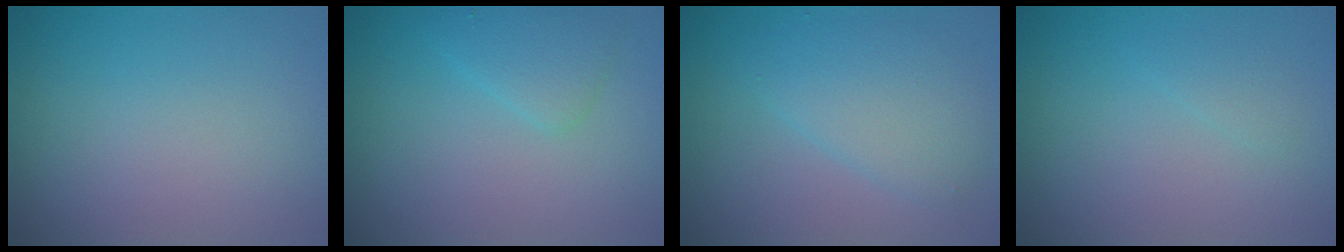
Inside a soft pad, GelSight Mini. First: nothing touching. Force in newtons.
{"total": 2.0, "press": 2.0, "slide": 0.1}
{"total": 3.7, "press": 3.7, "slide": 0.1}
{"total": 0.9, "press": 0.9, "slide": 0.1}